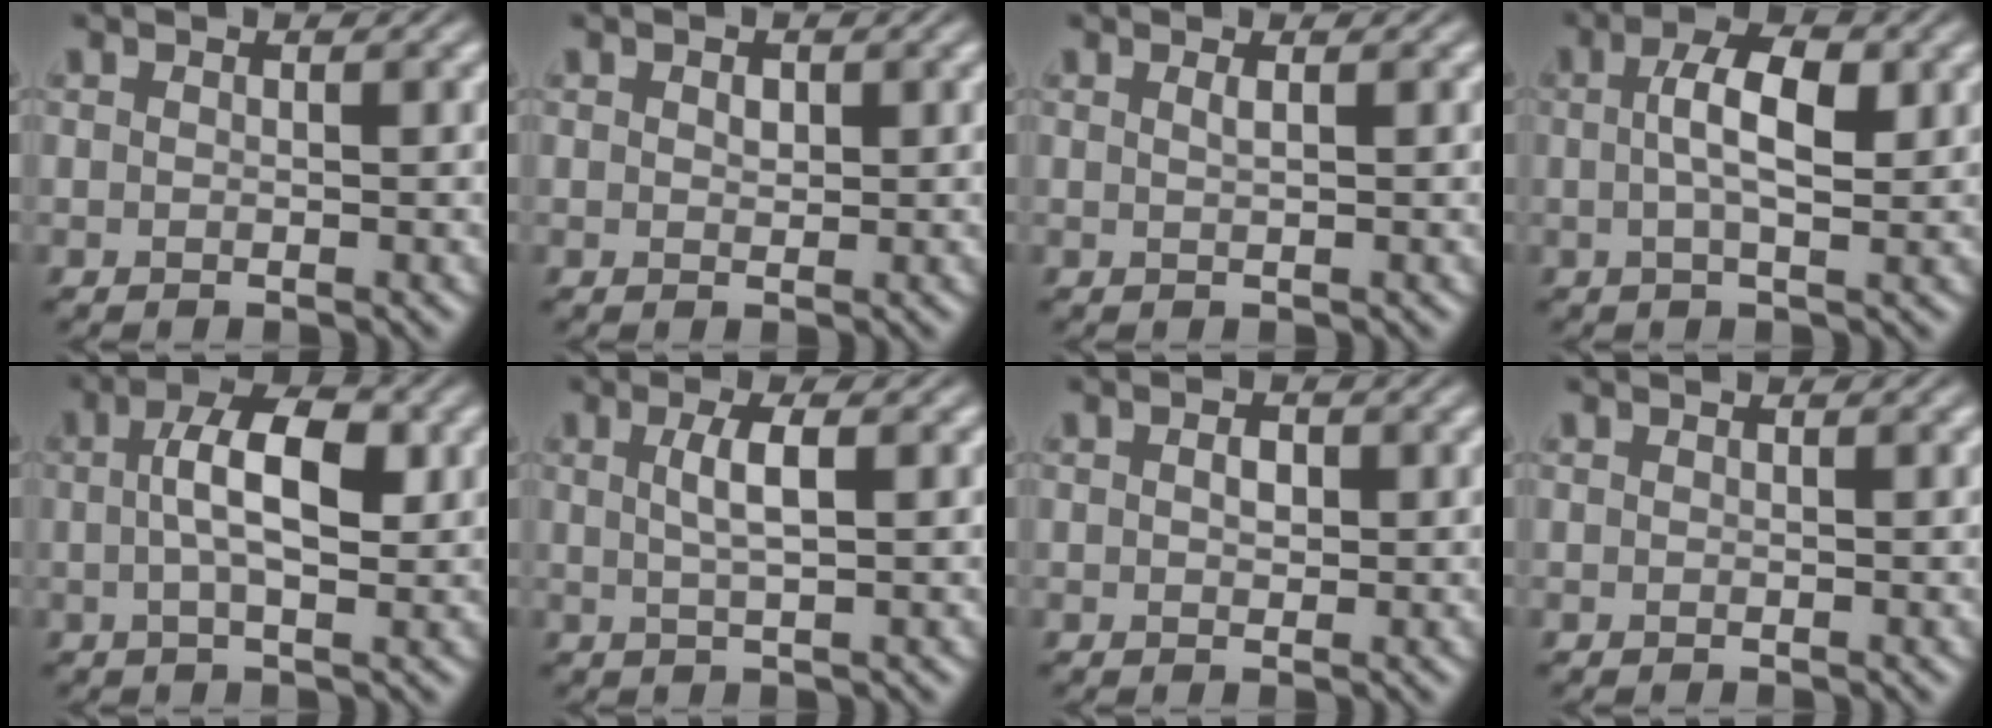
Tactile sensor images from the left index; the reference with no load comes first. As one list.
[{"total": 1.0, "force": [0.3, 0.7, 0.7], "torque": [-0.010, -0.001, 0.006]}, {"total": 0.9, "force": [0.3, 0.3, 0.7], "torque": [-0.007, 0.002, 0.004]}, {"total": 4.6, "force": [0.7, 1.6, 4.3], "torque": [-0.080, 0.006, 0.010]}, {"total": 5.8, "force": [0.8, 2.3, 5.2], "torque": [-0.089, 0.008, 0.008]}, {"total": 2.7, "force": [0.6, 0.7, 2.6], "torque": [-0.045, 0.004, 0.010]}, {"total": 1.4, "force": [0.2, 0.9, 1.1], "torque": [-0.018, 0.002, 0.001]}, {"total": 0.0}]